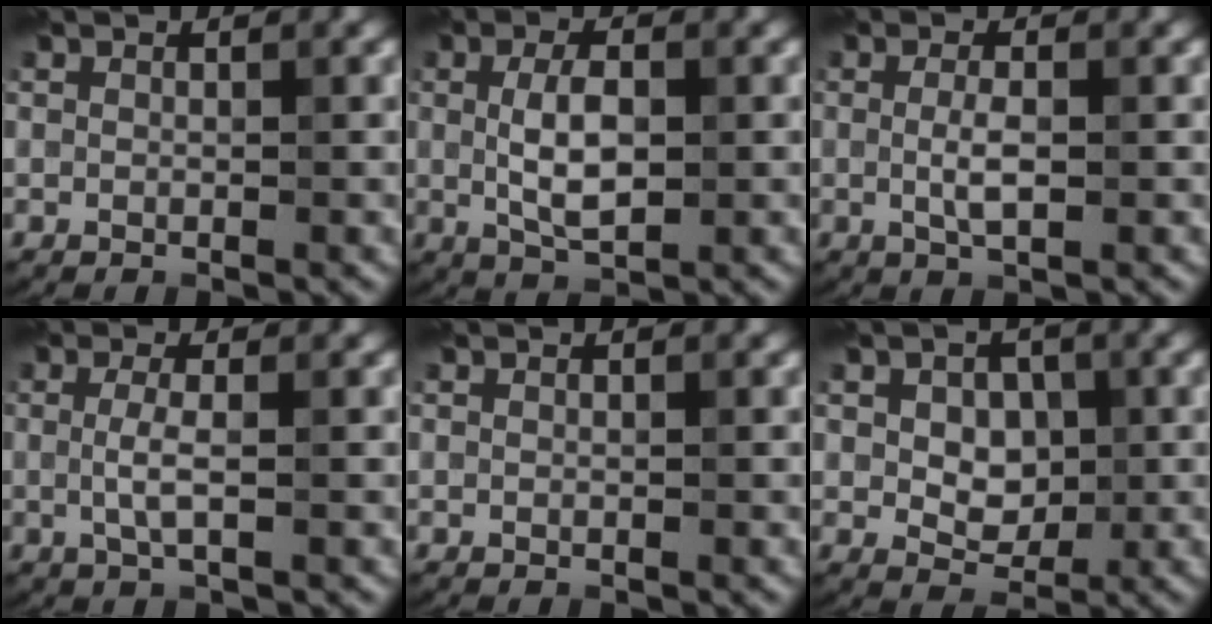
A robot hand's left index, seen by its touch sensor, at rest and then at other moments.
{"total": 4.1, "force": [-0.2, 1.9, 3.7], "torque": [-0.077, -0.002, 0.001]}
{"total": 2.1, "force": [-0.3, 0.6, 2.0], "torque": [-0.044, -0.004, -0.007]}
{"total": 1.9, "force": [-0.4, 0.3, 1.8], "torque": [-0.042, -0.004, -0.006]}
{"total": 0.0}
{"total": 3.7, "force": [0.2, 2.7, 2.5], "torque": [-0.044, -0.008, 0.003]}